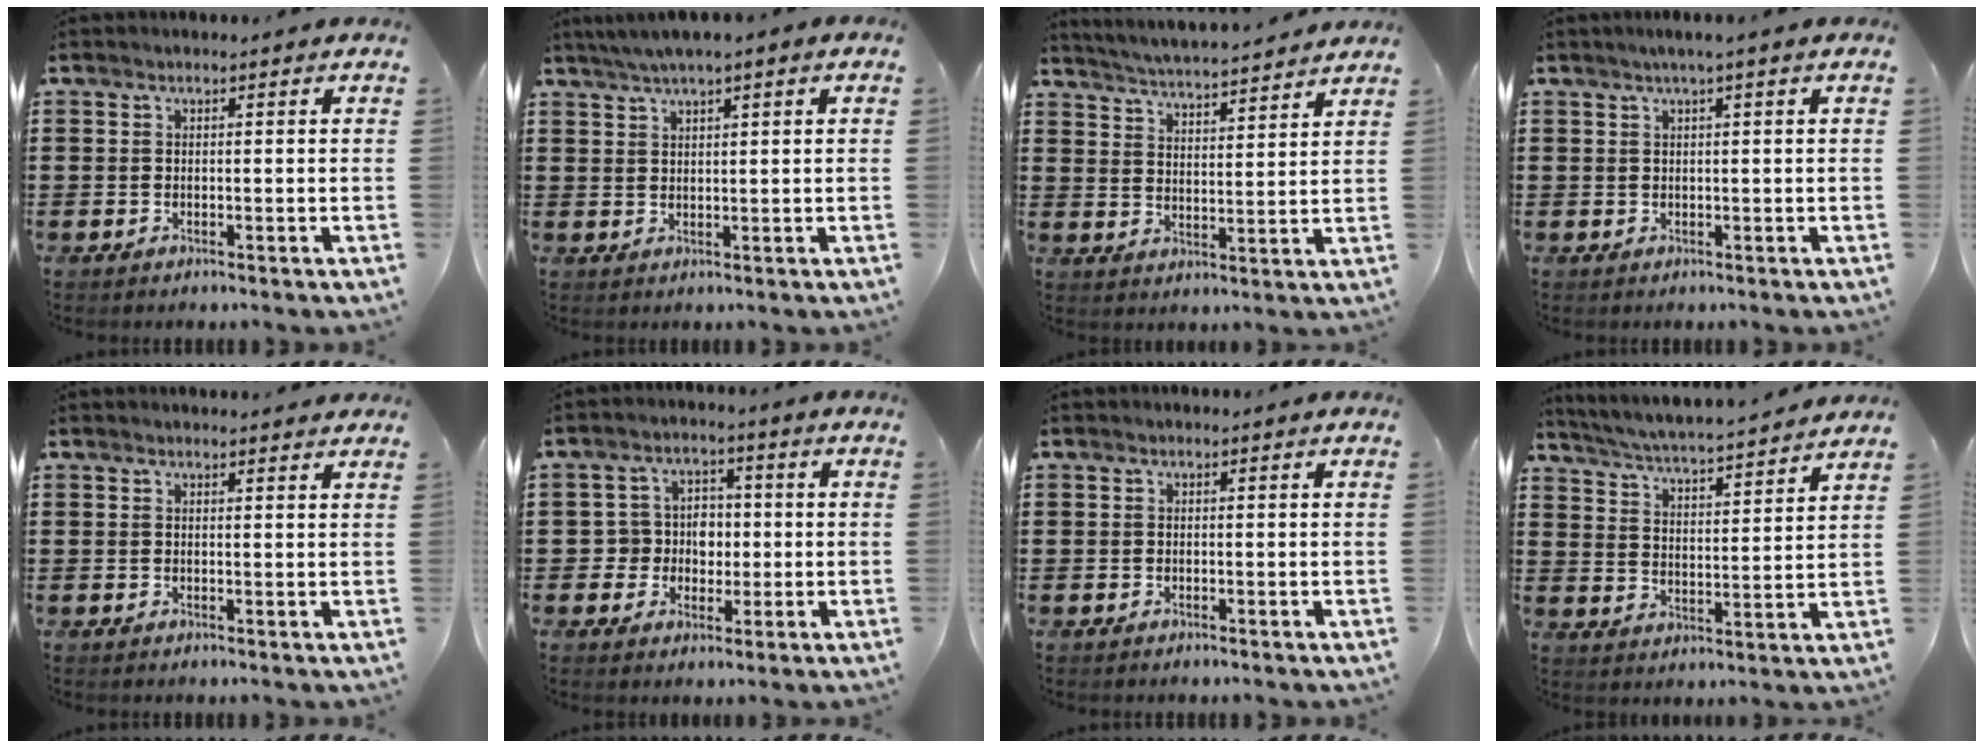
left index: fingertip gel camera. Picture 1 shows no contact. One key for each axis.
{"total": 2.3, "fx": 1.5, "fy": 0.0, "fz": 1.7, "tx": -0.033, "ty": 0.003, "tz": 0.027}
{"total": 4.4, "fx": 4.3, "fy": -0.6, "fz": 0.5, "tx": -0.031, "ty": -0.031, "tz": 0.072}
{"total": 1.4, "fx": 0.5, "fy": -0.2, "fz": 1.3, "tx": -0.021, "ty": -0.002, "tz": 0.009}
{"total": 1.3, "fx": 1.2, "fy": 0.0, "fz": 0.3, "tx": -0.007, "ty": -0.001, "tz": 0.025}
{"total": 4.9, "fx": -0.2, "fy": 4.7, "fz": 1.5, "tx": -0.050, "ty": 0.013, "tz": -0.006}
{"total": 0.0}
{"total": 4.5, "fx": 4.4, "fy": -0.6, "fz": 0.9, "tx": -0.041, "ty": -0.038, "tz": 0.070}